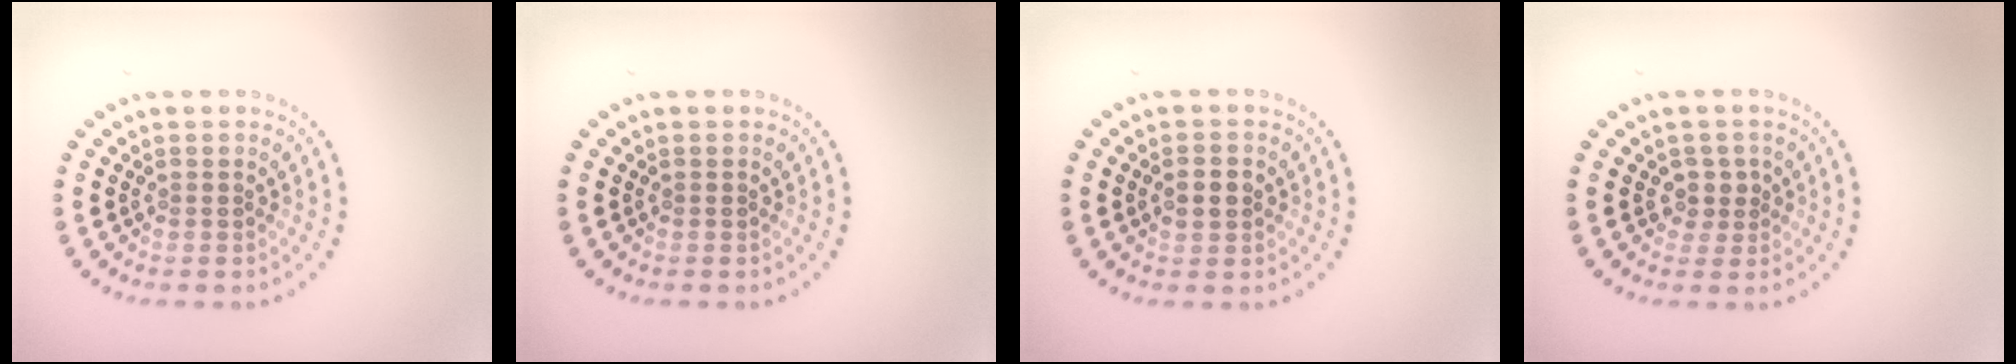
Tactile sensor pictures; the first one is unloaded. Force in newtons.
{"total": 0.0}
{"total": 2.2, "press": 2.2, "slide": 0.1}
{"total": 1.7, "press": 1.2, "slide": 1.1}